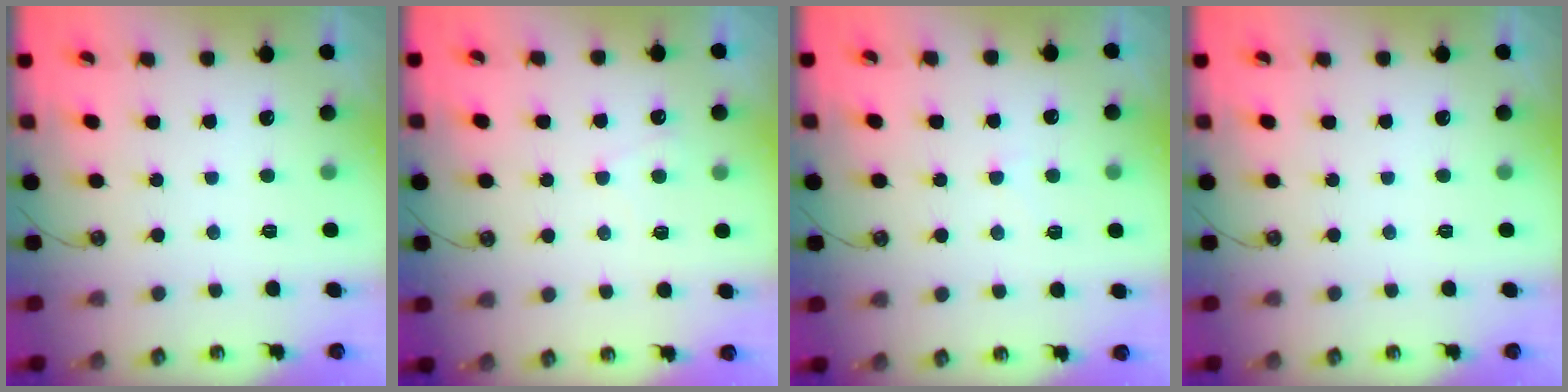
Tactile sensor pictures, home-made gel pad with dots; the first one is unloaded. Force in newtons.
{"total": 2.7, "press": 2.7, "slide": 0.4}
{"total": 3.2, "press": 3.1, "slide": 0.9}
{"total": 0.0}